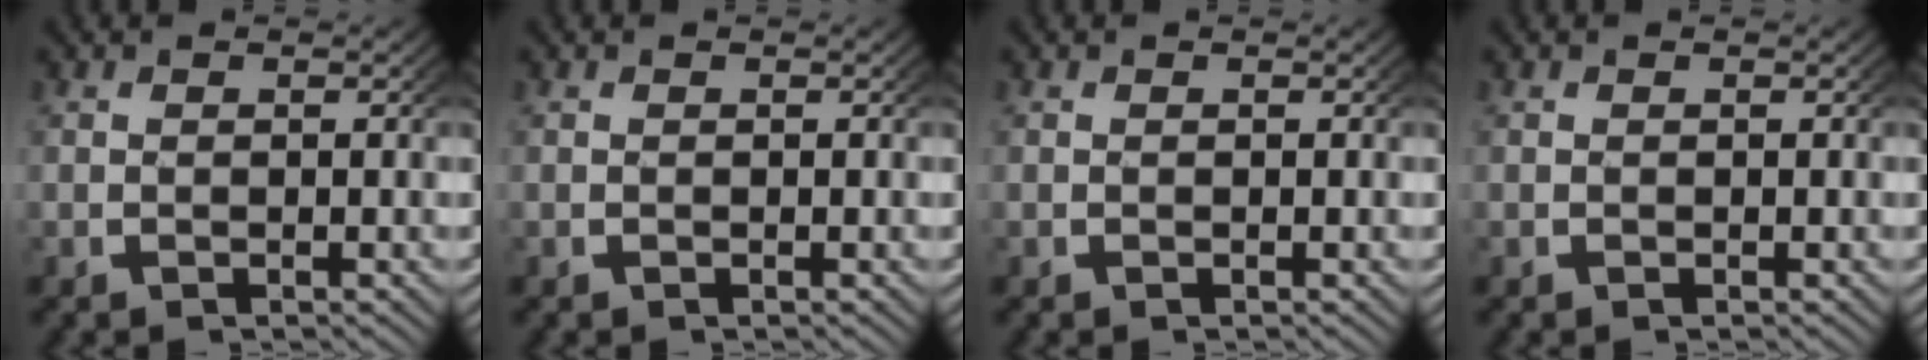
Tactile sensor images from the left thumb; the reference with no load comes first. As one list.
[{"total": 0.0}, {"total": 0.0}, {"total": 0.0}]